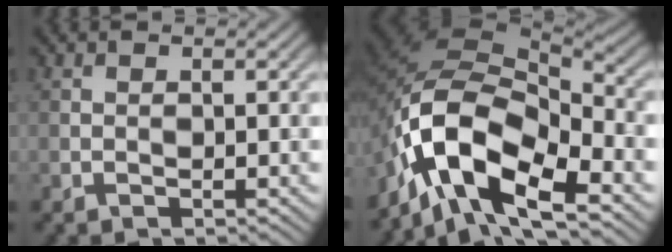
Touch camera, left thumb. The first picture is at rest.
{"total": 14.4, "force": [-6.9, 6.8, 10.6], "torque": [-0.222, -0.012, -0.141]}